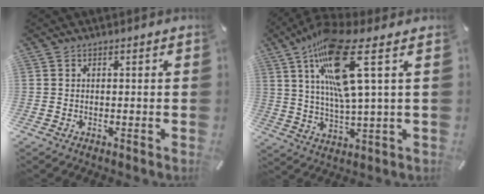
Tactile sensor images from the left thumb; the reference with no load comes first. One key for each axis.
{"total": 16.7, "fx": 7.0, "fy": 2.7, "fz": 14.9, "tx": -0.296, "ty": -0.018, "tz": 0.106}